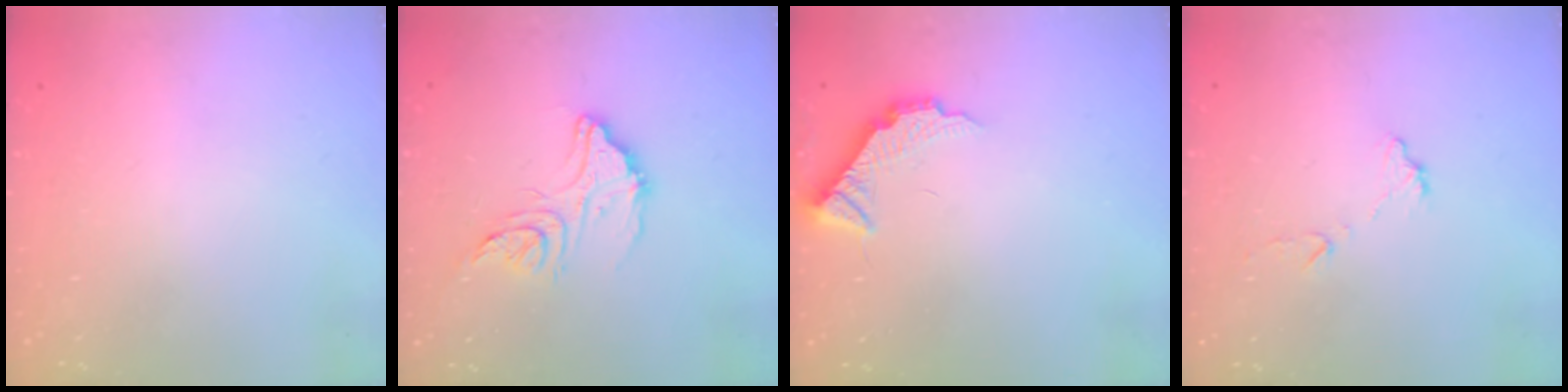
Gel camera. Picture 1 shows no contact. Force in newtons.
{"total": 15.3, "press": 15.2, "slide": 1.2}
{"total": 10.3, "press": 10.3, "slide": 0.2}
{"total": 6.4, "press": 6.4, "slide": 0.6}